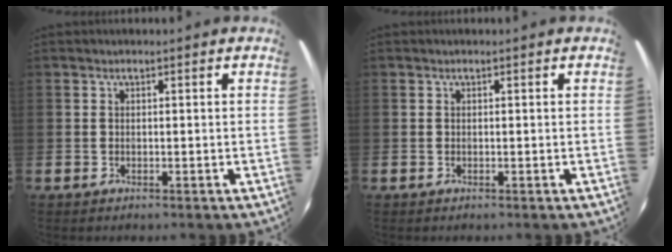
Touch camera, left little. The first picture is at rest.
{"total": 0.0}